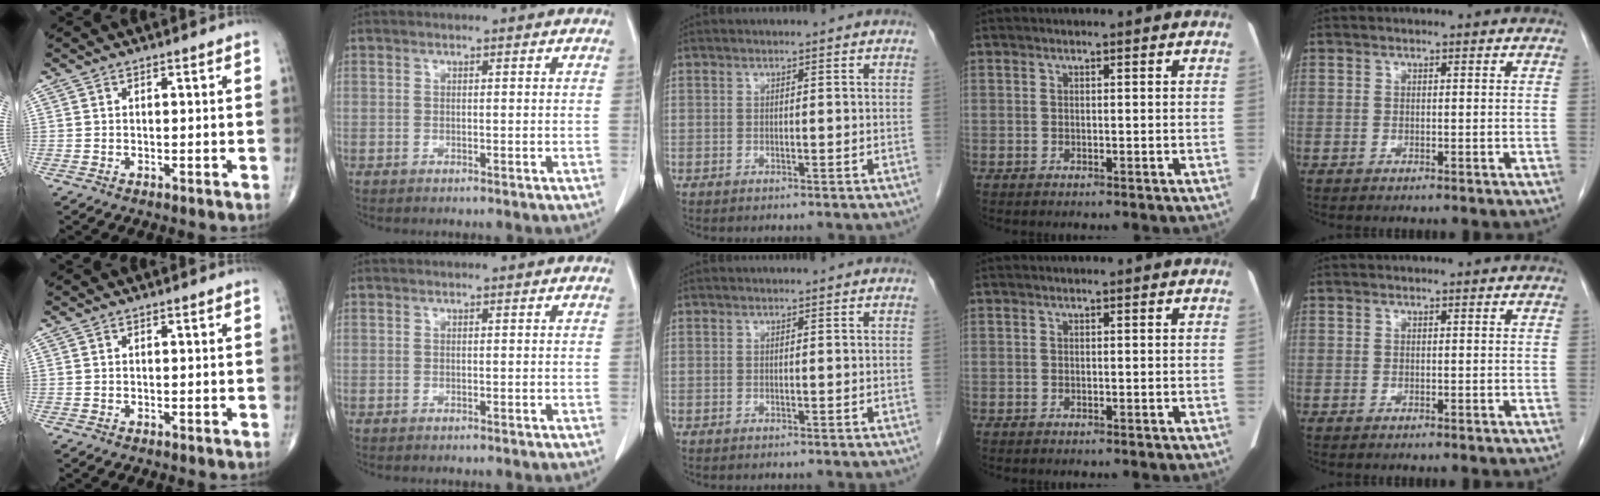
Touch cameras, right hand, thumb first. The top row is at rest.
{}